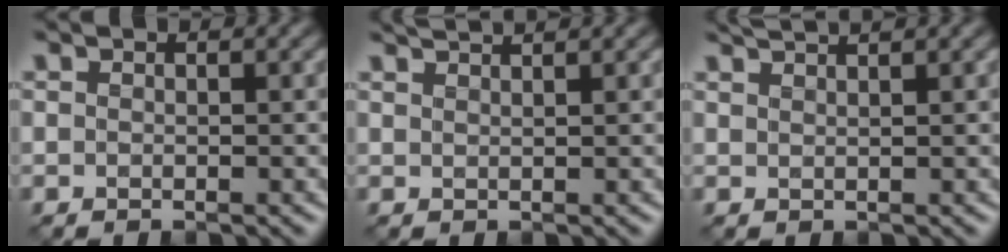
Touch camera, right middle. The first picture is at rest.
{"total": 2.2, "force": [2.0, 0.4, 0.9], "torque": [0.004, 0.010, 0.017]}
{"total": 2.3, "force": [2.1, 0.4, 1.0], "torque": [0.001, 0.011, 0.022]}